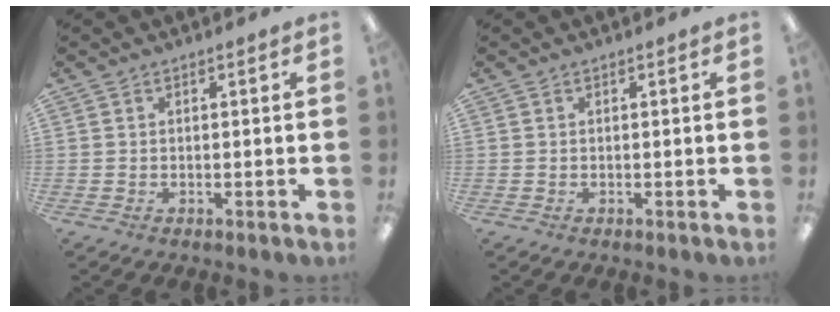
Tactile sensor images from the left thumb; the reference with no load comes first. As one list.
[{"total": 0.0}]